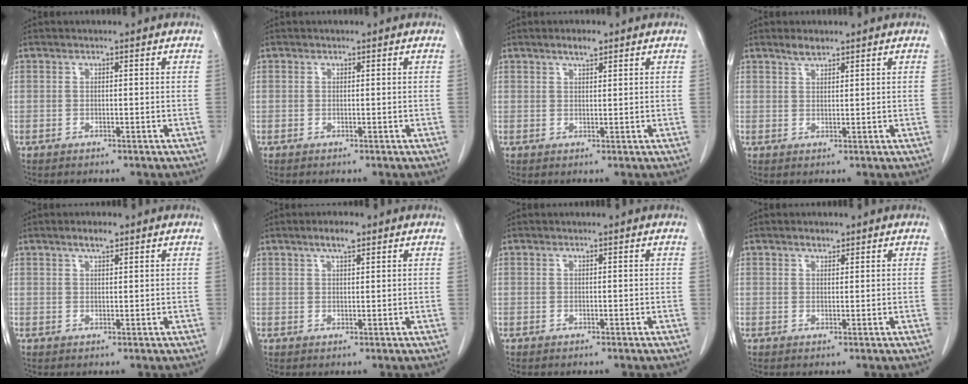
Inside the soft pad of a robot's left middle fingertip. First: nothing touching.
{"total": 0.0}
{"total": 2.2, "force": [1.6, 0.6, 1.4], "torque": [-0.028, 0.002, 0.028]}
{"total": 2.0, "force": [1.7, 0.6, 0.8], "torque": [-0.020, 0.001, 0.033]}
{"total": 2.1, "force": [1.5, 0.6, 1.4], "torque": [-0.029, 0.003, 0.026]}
{"total": 3.0, "force": [2.0, 0.7, 2.1], "torque": [-0.041, 0.004, 0.033]}
{"total": 0.0}
{"total": 1.2, "force": [1.0, 0.6, 0.5], "torque": [-0.012, -0.001, 0.015]}